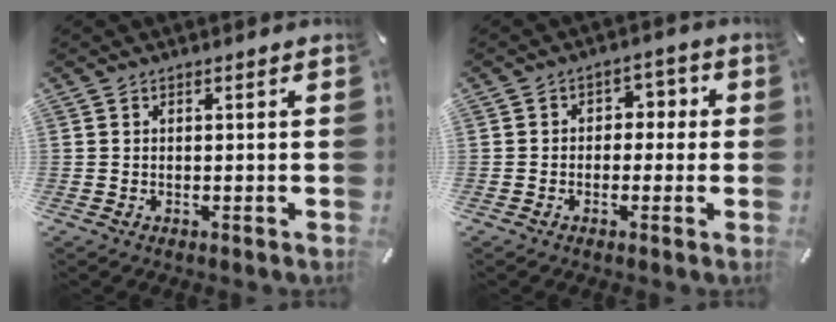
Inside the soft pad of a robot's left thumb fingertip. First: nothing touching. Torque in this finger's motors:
{"motor_torque": [0.04, -0.09, 0.00, 0.05, -0.01]}